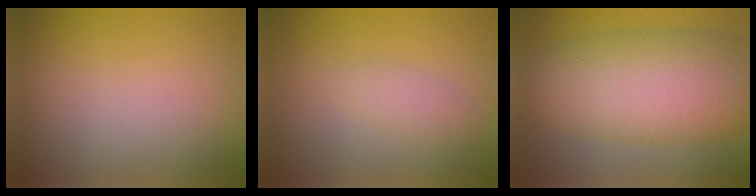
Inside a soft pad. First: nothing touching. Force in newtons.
{"total": 1.6, "press": 1.6, "slide": 0.0}
{"total": 11.0, "press": 11.0, "slide": 0.0}